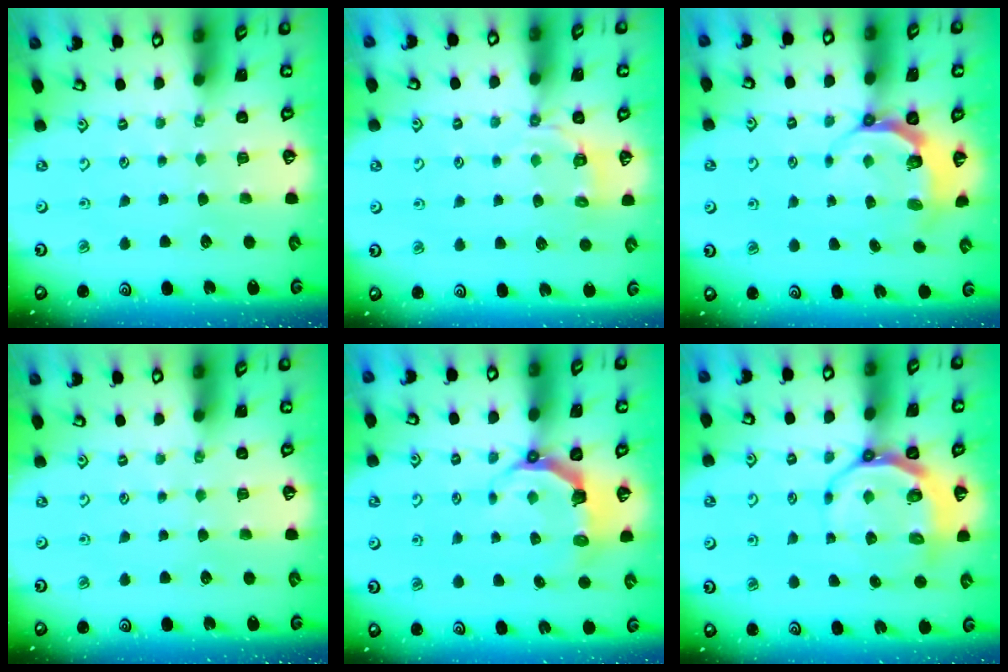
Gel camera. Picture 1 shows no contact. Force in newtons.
{"total": 4.4, "press": 4.0, "slide": 1.9}
{"total": 6.2, "press": 5.3, "slide": 3.3}
{"total": 0.0}
{"total": 5.3, "press": 3.5, "slide": 4.0}
{"total": 8.1, "press": 7.4, "slide": 3.2}